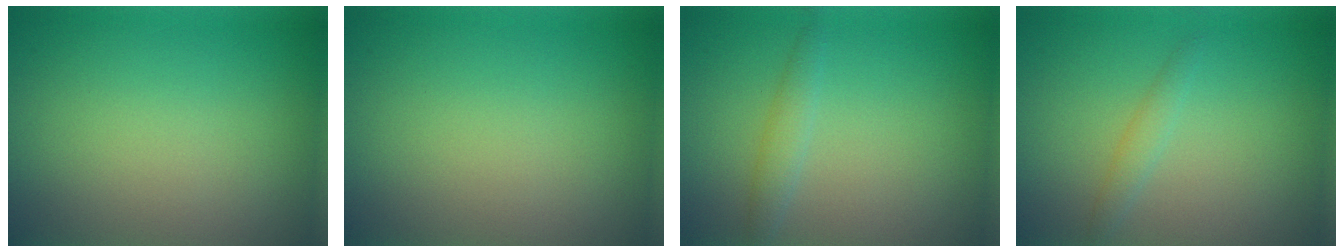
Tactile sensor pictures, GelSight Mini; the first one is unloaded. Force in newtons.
{"total": 0.0}
{"total": 1.6, "press": 1.6, "slide": 0.1}
{"total": 1.2, "press": 1.2, "slide": 0.1}